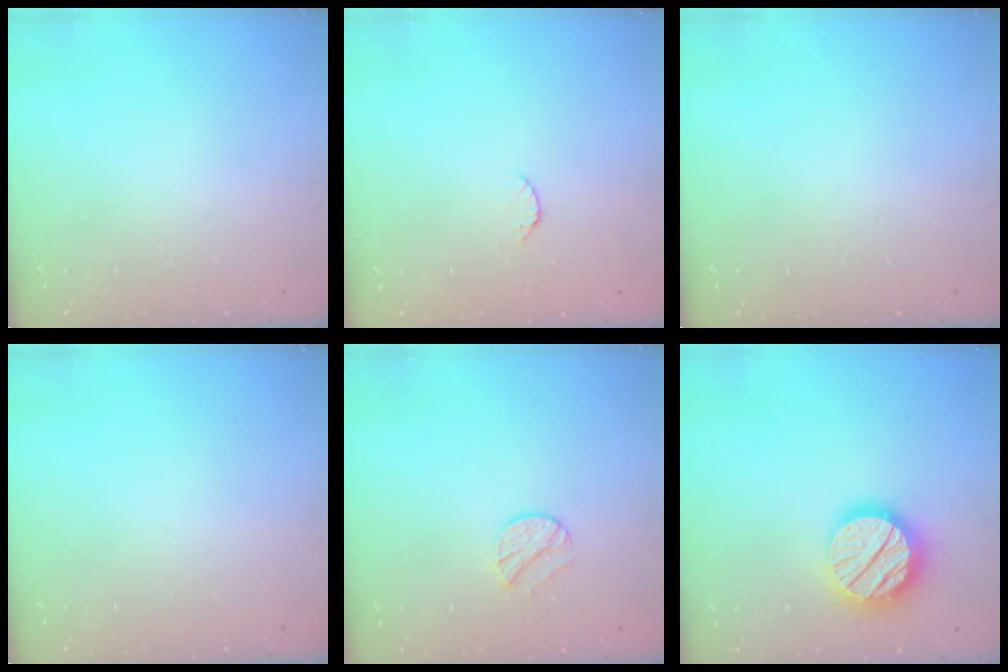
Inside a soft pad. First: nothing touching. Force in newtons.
{"total": 5.6, "press": 5.5, "slide": 0.6}
{"total": 0.0}
{"total": 0.0}
{"total": 8.1, "press": 8.1, "slide": 0.7}
{"total": 16.9, "press": 16.8, "slide": 1.5}